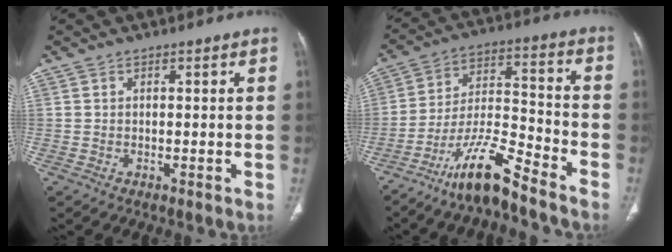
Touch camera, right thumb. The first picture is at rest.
{"total": 12.2, "force": [-9.8, 1.5, 7.2], "torque": [-0.136, 0.072, -0.182]}